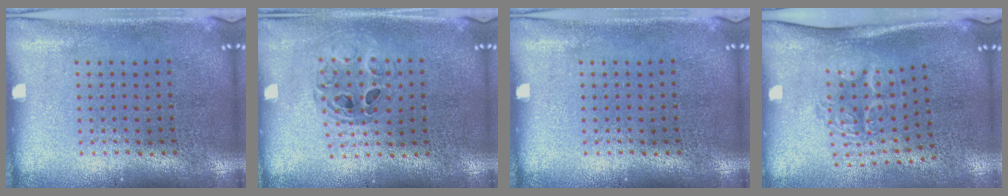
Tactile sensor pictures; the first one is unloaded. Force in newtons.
{"total": 0.8, "press": 0.8, "slide": 0.1}
{"total": 0.0}
{"total": 1.8, "press": 1.2, "slide": 1.3}